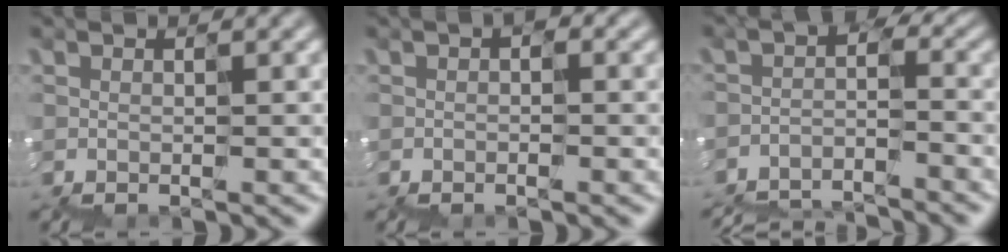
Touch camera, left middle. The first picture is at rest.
{"total": 0.6, "force": [-0.1, 0.2, 0.5], "torque": [-0.010, -0.002, 0.001]}
{"total": 6.1, "force": [-5.9, 1.2, 0.9], "torque": [-0.034, -0.008, -0.094]}